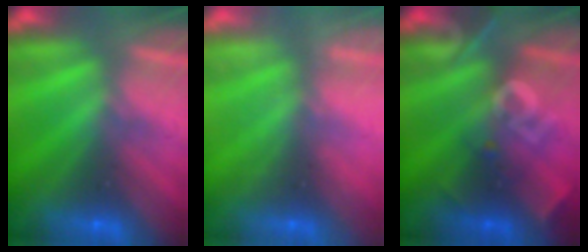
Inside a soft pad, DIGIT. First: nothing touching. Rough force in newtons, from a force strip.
{"total": 2.1}
{"total": 2.5}